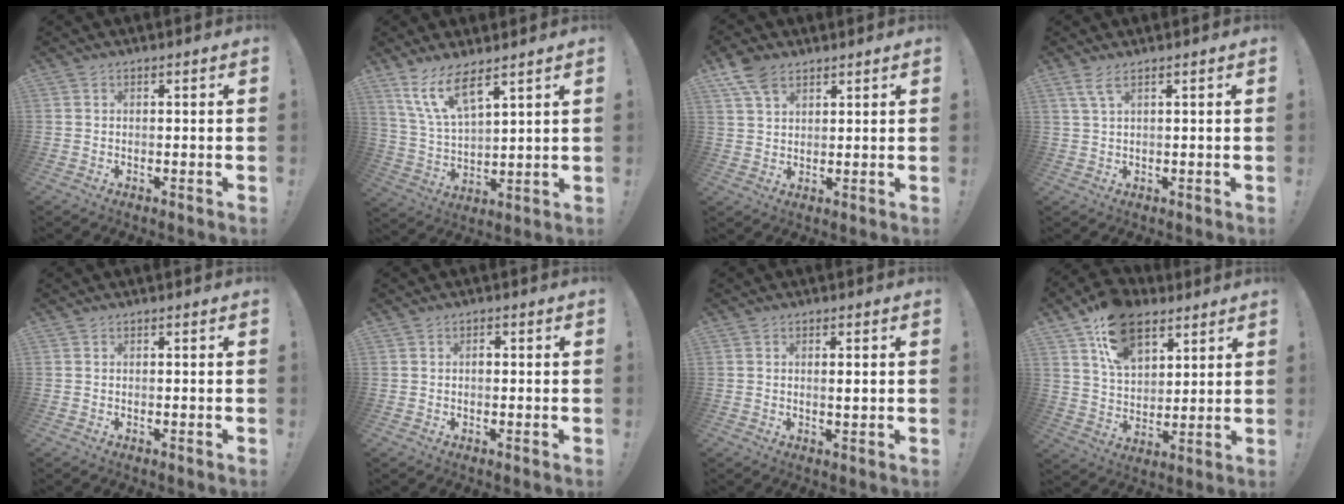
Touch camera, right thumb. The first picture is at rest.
{"total": 11.0, "force": [7.9, 3.1, 7.1], "torque": [-0.154, -0.034, 0.148]}
{"total": 7.1, "force": [4.9, 3.8, 3.5], "torque": [-0.067, -0.018, 0.094]}
{"total": 3.5, "force": [1.8, 0.7, 2.9], "torque": [-0.062, 0.001, 0.034]}
{"total": 0.0}
{"total": 1.2, "force": [-0.2, 0.9, 0.8], "torque": [-0.013, 0.003, -0.005]}
{"total": 1.7, "force": [0.3, 0.0, 1.7], "torque": [-0.019, -0.009, 0.001]}
{"total": 16.6, "force": [10.0, 10.3, 8.5], "torque": [-0.143, -0.047, 0.184]}